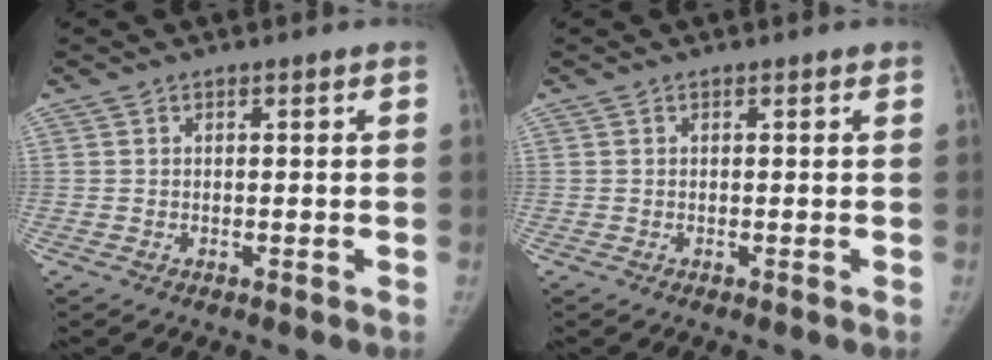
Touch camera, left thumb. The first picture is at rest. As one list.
[{"total": 0.0}]